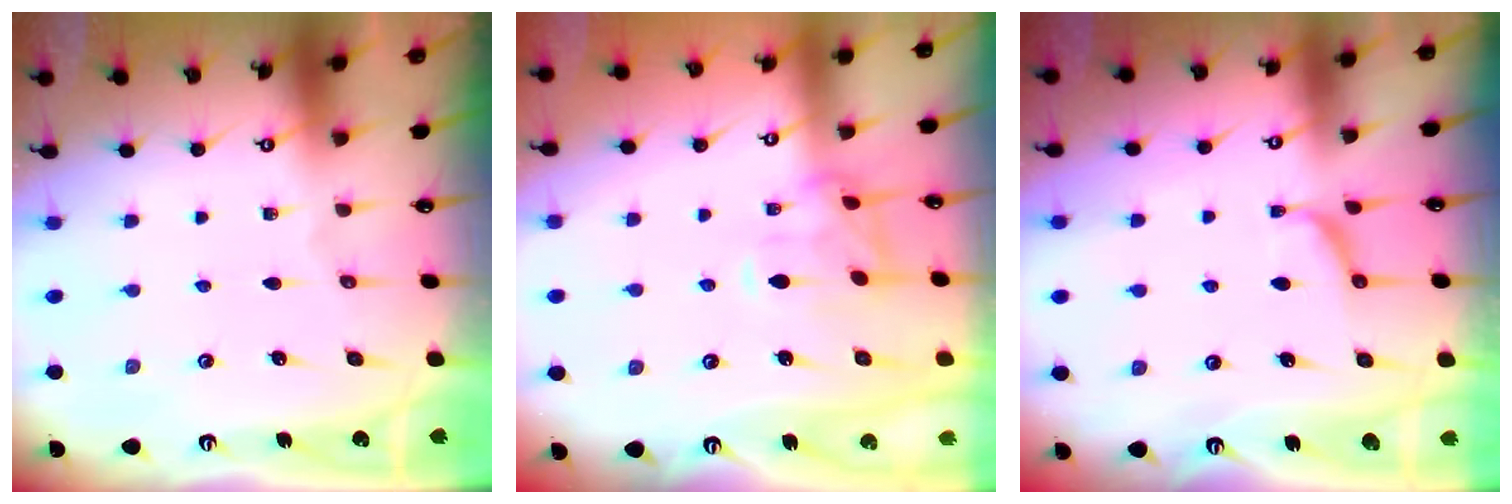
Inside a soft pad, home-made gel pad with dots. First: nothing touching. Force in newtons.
{"total": 1.3, "press": 1.2, "slide": 0.4}
{"total": 0.0}